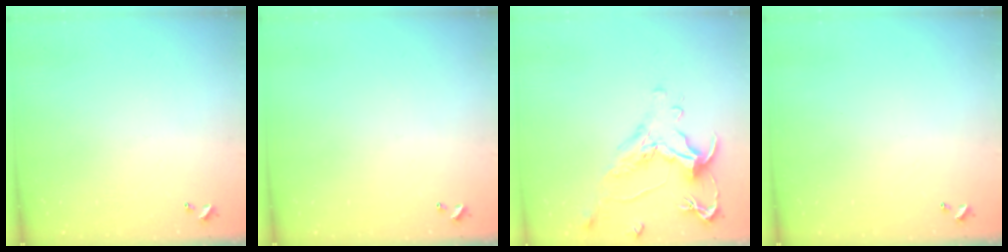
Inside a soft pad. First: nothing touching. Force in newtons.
{"total": 0.0}
{"total": 1.6, "press": 1.0, "slide": 1.3}
{"total": 0.0}